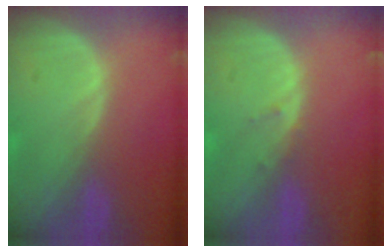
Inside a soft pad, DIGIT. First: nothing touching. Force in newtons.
{"total": 0.9, "press": 0.6, "slide": 0.6}